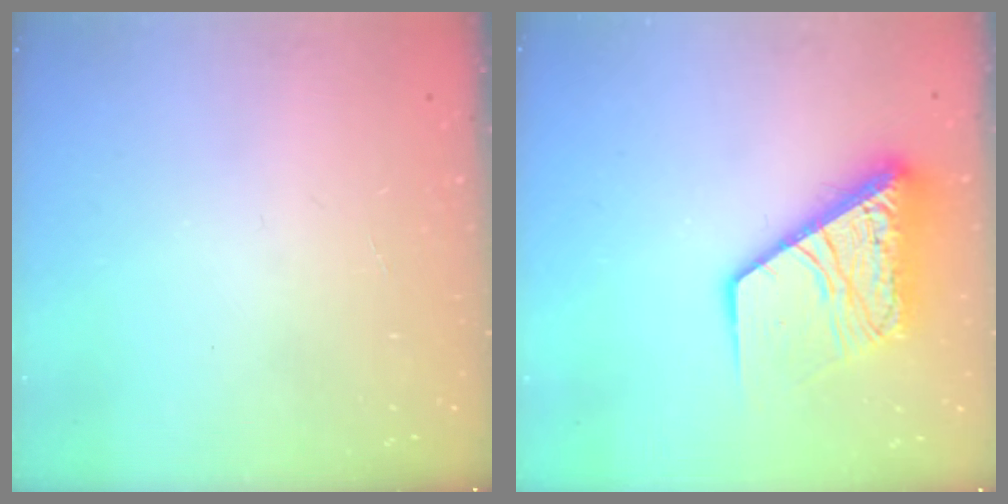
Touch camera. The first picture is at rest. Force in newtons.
{"total": 15.5, "press": 15.4, "slide": 1.9}